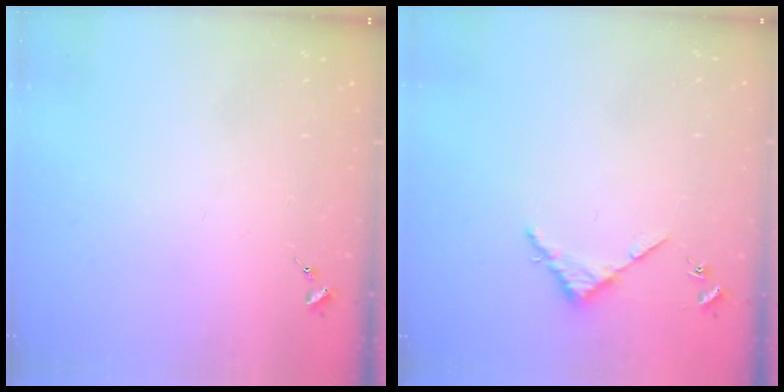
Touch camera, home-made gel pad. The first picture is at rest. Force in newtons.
{"total": 3.4, "press": 3.4, "slide": 0.4}